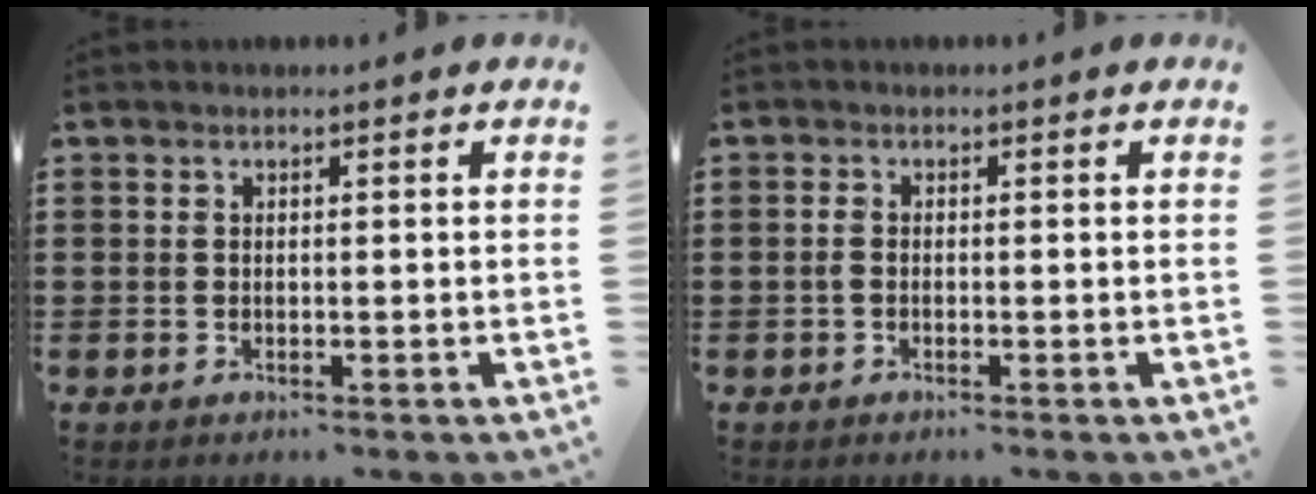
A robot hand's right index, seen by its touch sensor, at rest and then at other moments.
{"total": 1.1, "force": [-0.4, 0.5, 1.0], "torque": [-0.027, -0.003, -0.009]}